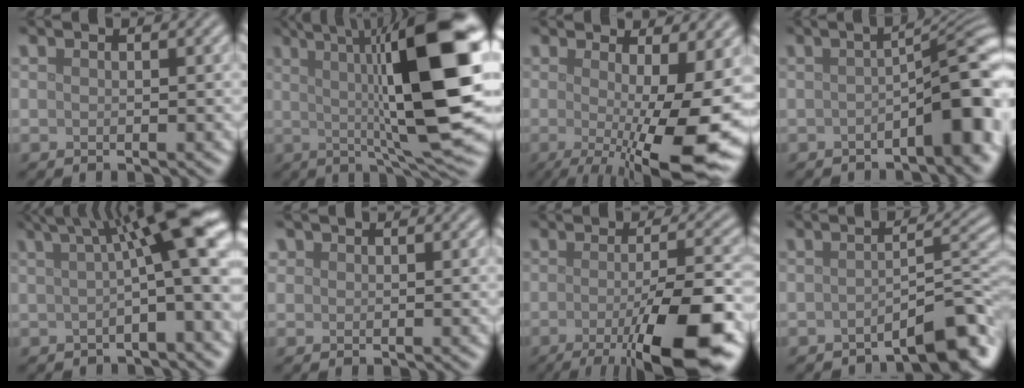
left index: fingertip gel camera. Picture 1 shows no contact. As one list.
[{"total": 15.3, "force": [2.3, 3.1, 14.8], "torque": [-0.197, 0.005, 0.036]}, {"total": 14.0, "force": [-1.7, 3.8, 13.4], "torque": [-0.161, -0.006, -0.019]}, {"total": 6.0, "force": [-1.6, 1.6, 5.5], "torque": [-0.067, 0.014, -0.025]}, {"total": 10.9, "force": [2.7, 2.7, 10.1], "torque": [-0.118, 0.026, 0.028]}, {"total": 0.8, "force": [0.4, 0.6, 0.0], "torque": [0.004, 0.000, 0.006]}, {"total": 11.3, "force": [-4.1, 2.9, 10.1], "torque": [-0.134, -0.007, -0.065]}, {"total": 4.6, "force": [-3.2, 0.9, 3.2], "torque": [-0.038, 0.016, -0.049]}]